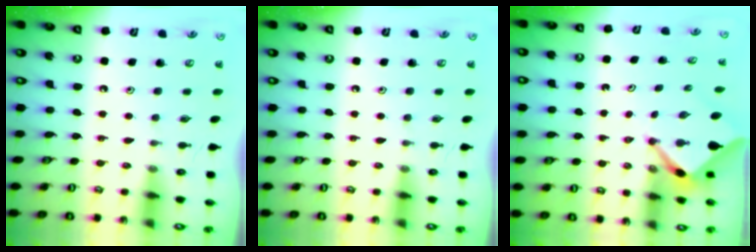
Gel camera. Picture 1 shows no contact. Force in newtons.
{"total": 0.0}
{"total": 3.4, "press": 3.4, "slide": 0.4}